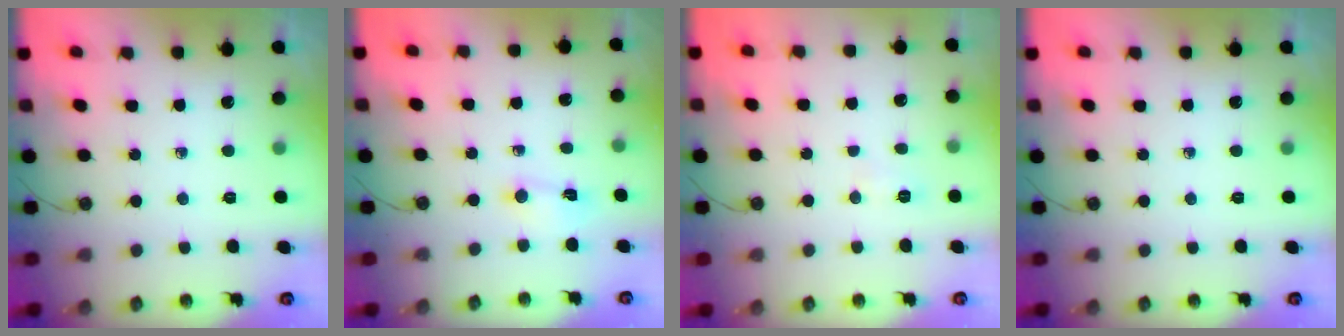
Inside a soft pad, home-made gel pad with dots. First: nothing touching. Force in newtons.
{"total": 2.5, "press": 2.5, "slide": 0.4}
{"total": 5.3, "press": 5.2, "slide": 0.6}
{"total": 0.0}